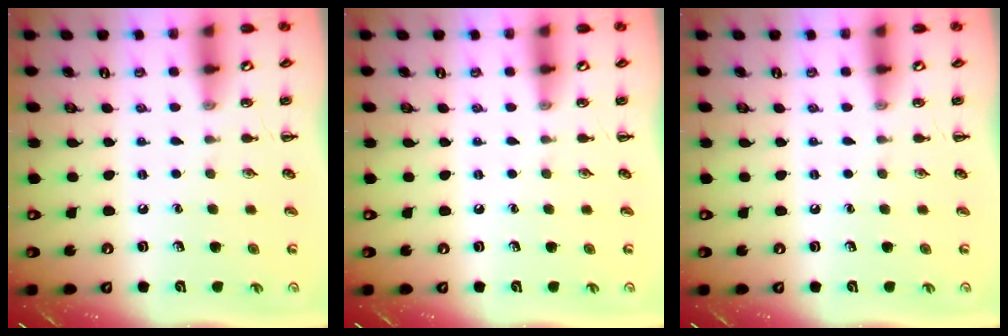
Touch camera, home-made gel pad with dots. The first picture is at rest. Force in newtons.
{"total": 0.0}
{"total": 0.0}